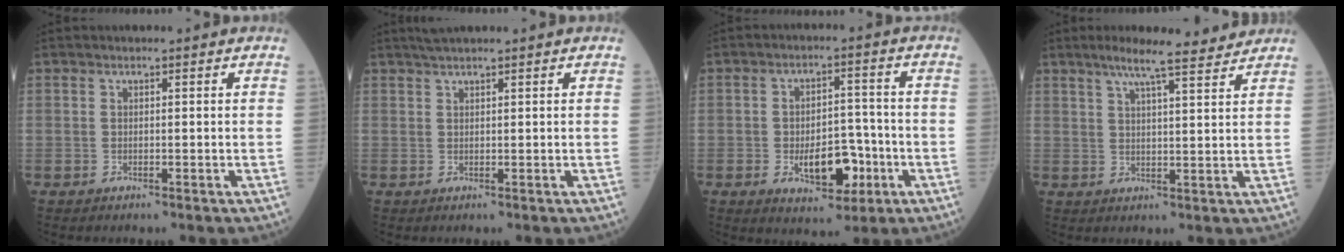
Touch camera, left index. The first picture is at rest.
{"total": 2.2, "force": [1.9, -0.5, 1.1], "torque": [-0.016, 0.014, 0.039]}
{"total": 8.1, "force": [-2.9, 4.3, 6.3], "torque": [-0.096, 0.009, -0.044]}
{"total": 8.8, "force": [7.3, 0.4, 4.8], "torque": [-0.072, 0.011, 0.100]}